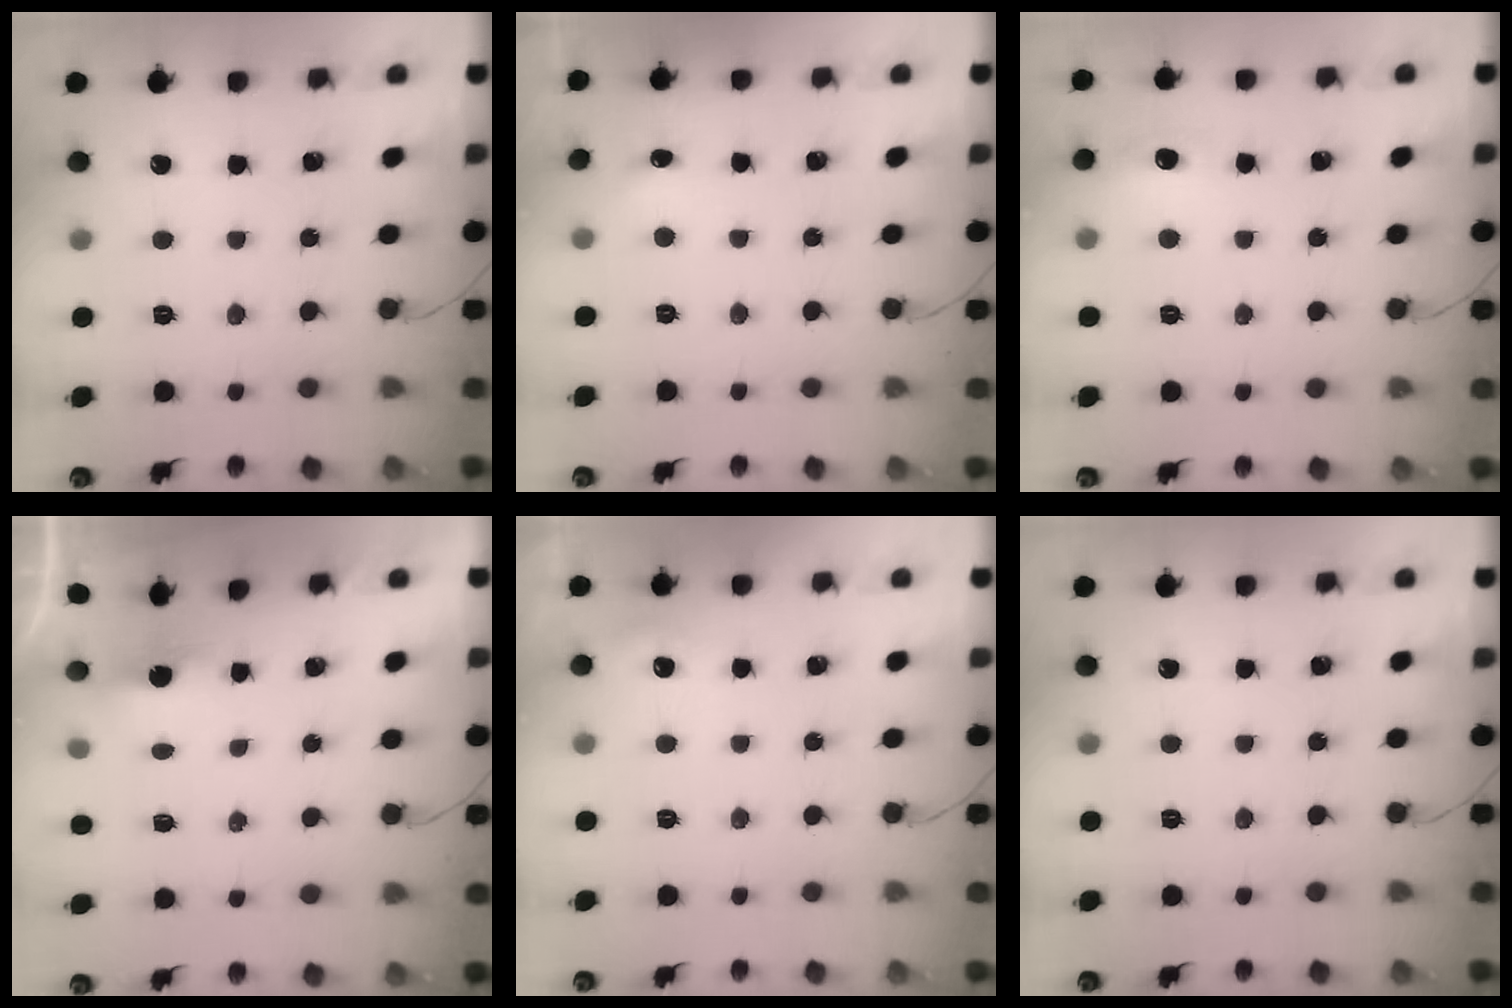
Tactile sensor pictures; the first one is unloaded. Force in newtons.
{"total": 5.2, "press": 4.9, "slide": 1.5}
{"total": 6.9, "press": 6.8, "slide": 1.3}
{"total": 2.7, "press": 2.6, "slide": 0.7}
{"total": 4.0, "press": 3.8, "slide": 1.2}
{"total": 0.0}